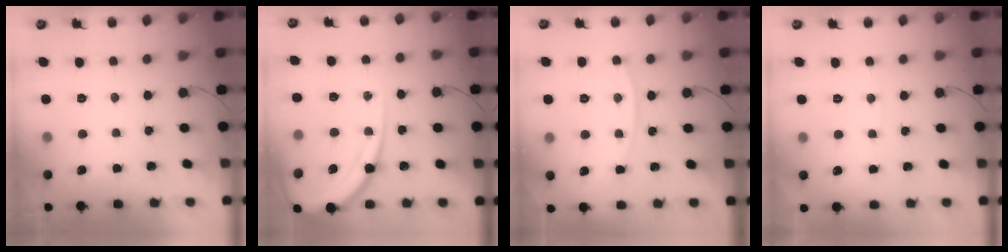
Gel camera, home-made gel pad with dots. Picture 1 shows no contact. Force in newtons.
{"total": 16.7, "press": 16.6, "slide": 1.8}
{"total": 9.2, "press": 9.1, "slide": 1.1}
{"total": 2.8, "press": 2.7, "slide": 0.3}